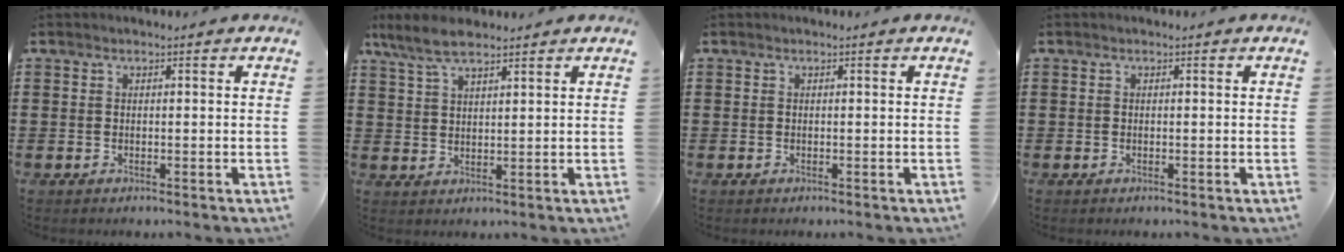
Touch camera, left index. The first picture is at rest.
{"total": 5.7, "force": [4.3, 1.6, 3.4], "torque": [-0.077, 0.000, 0.082]}
{"total": 0.0}
{"total": 0.0}